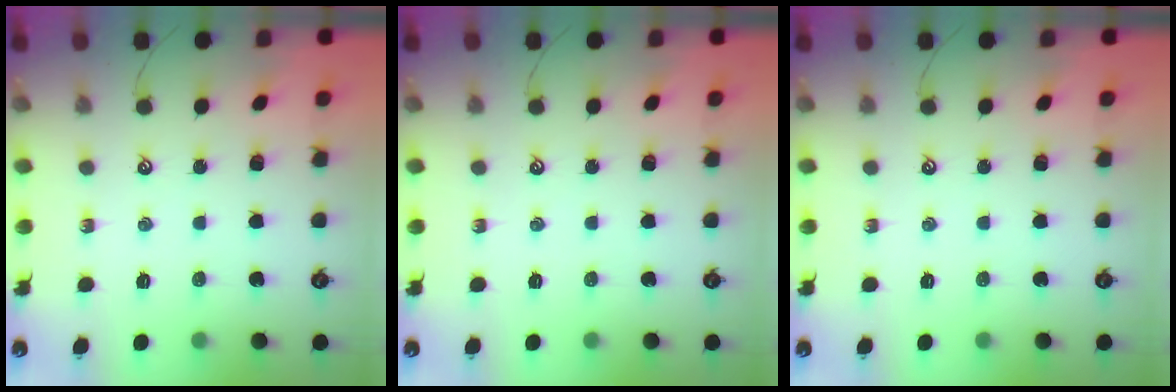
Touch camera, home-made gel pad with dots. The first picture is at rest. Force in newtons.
{"total": 0.0}
{"total": 0.0}